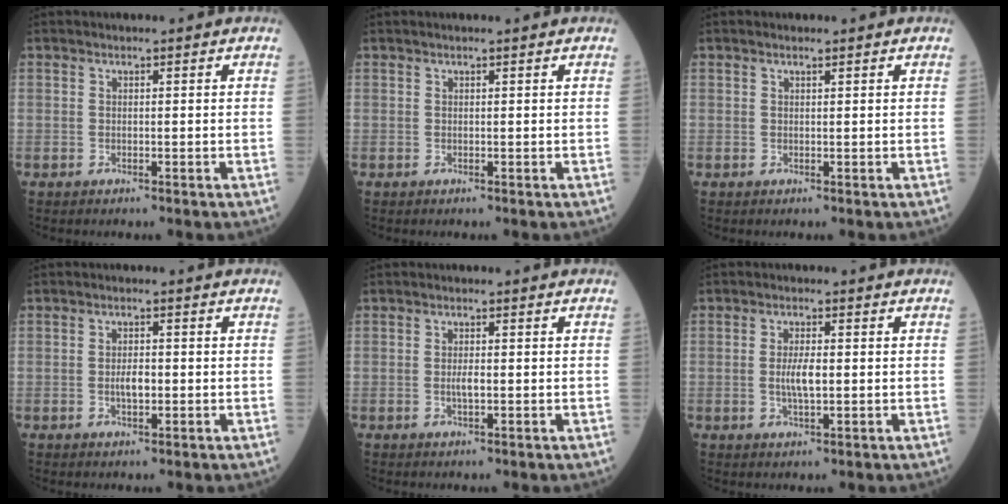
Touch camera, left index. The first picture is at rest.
{"total": 0.7, "force": [0.6, -0.1, 0.4], "torque": [-0.007, 0.006, 0.012]}
{"total": 0.5, "force": [0.4, 0.0, 0.3], "torque": [-0.012, 0.002, 0.008]}
{"total": 2.5, "force": [-0.4, 1.0, 2.3], "torque": [-0.044, 0.002, -0.005]}
{"total": 1.7, "force": [-0.2, 0.4, 1.6], "torque": [-0.034, 0.000, -0.003]}
{"total": 3.6, "force": [-0.1, 0.8, 3.5], "torque": [-0.073, -0.003, -0.002]}